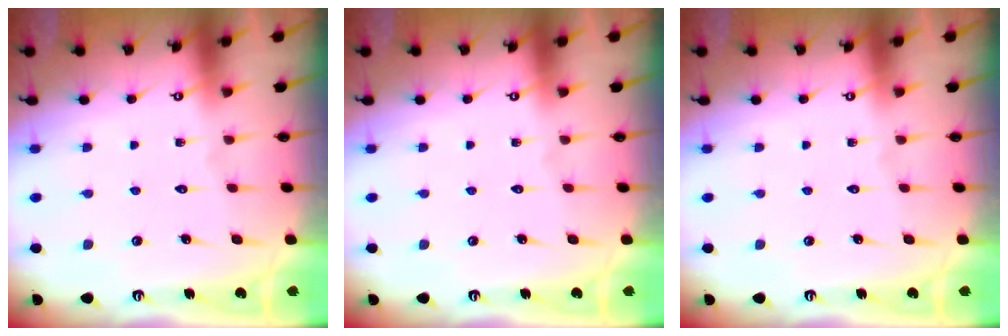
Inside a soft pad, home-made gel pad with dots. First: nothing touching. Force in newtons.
{"total": 0.0}
{"total": 0.0}